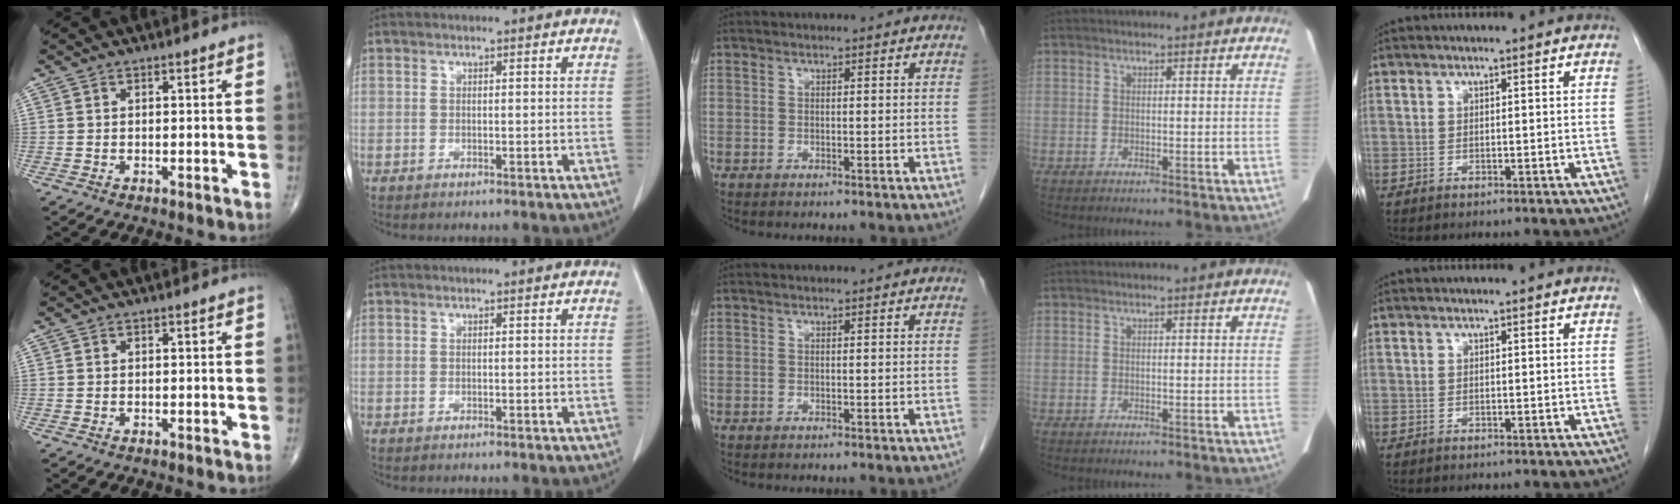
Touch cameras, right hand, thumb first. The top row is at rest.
{}